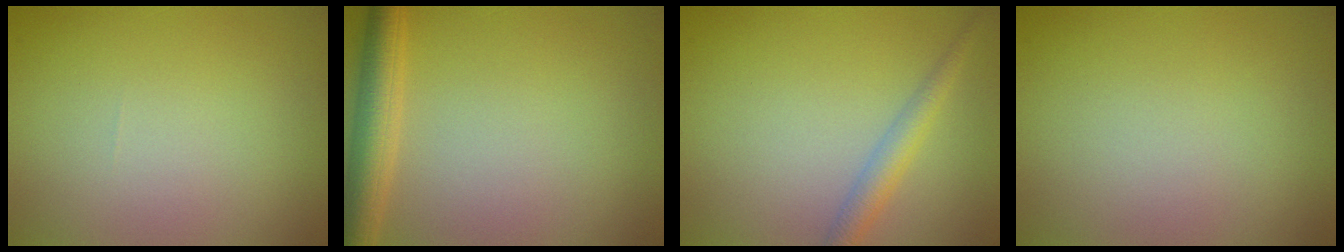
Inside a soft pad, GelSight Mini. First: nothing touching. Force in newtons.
{"total": 3.8, "press": 3.8, "slide": 0.2}
{"total": 2.2, "press": 2.2, "slide": 0.1}
{"total": 0.0}